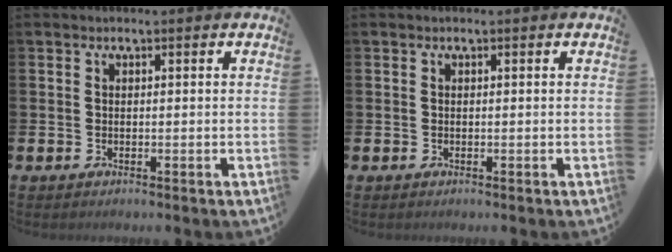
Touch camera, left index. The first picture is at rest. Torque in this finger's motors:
{"motor_torque": [0.00, 0.00, -0.02, 0.01]}